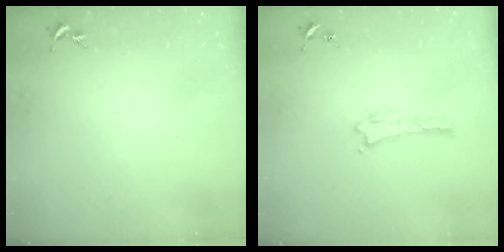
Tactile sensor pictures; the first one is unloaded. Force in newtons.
{"total": 0.0}